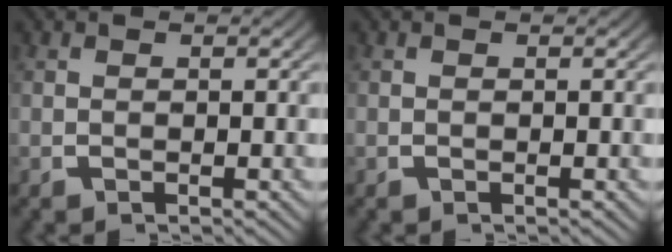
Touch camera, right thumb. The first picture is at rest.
{"total": 0.0}